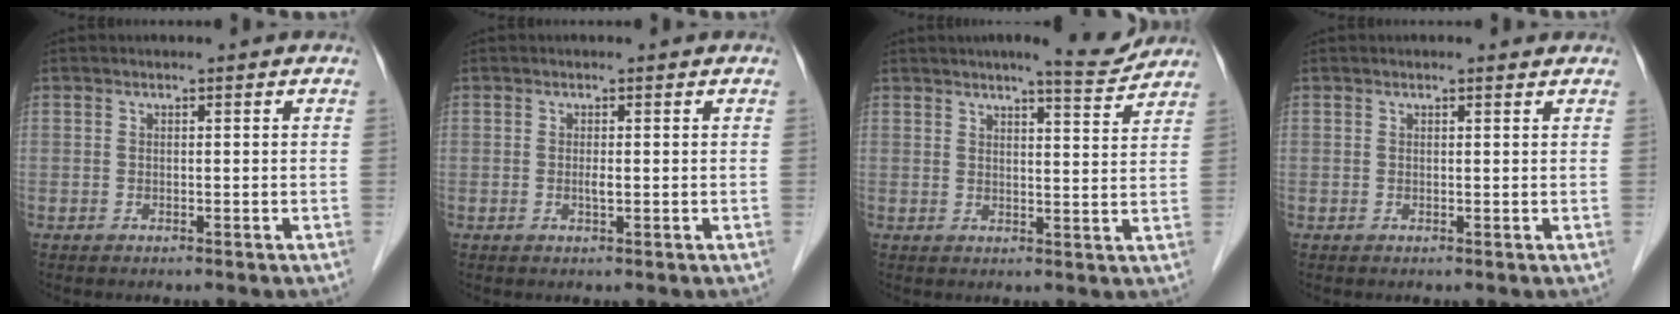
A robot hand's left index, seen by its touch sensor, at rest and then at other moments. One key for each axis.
{"total": 0.8, "fx": -0.2, "fy": 0.1, "fz": 0.8, "tx": -0.019, "ty": -0.006, "tz": -0.005}
{"total": 6.0, "fx": 5.5, "fy": 0.2, "fz": 2.3, "tx": -0.038, "ty": -0.010, "tz": 0.066}
{"total": 0.8, "fx": 0.7, "fy": 0.2, "fz": 0.2, "tx": -0.012, "ty": 0.000, "tz": 0.007}